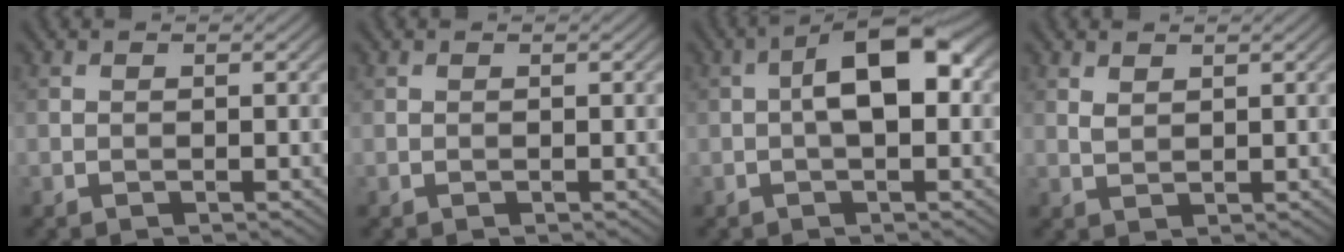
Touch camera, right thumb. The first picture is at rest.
{"total": 0.0}
{"total": 7.4, "force": [0.3, 3.2, 6.7], "torque": [-0.108, 0.018, -0.006]}
{"total": 1.5, "force": [1.1, 0.7, 0.7], "torque": [-0.022, -0.001, 0.027]}